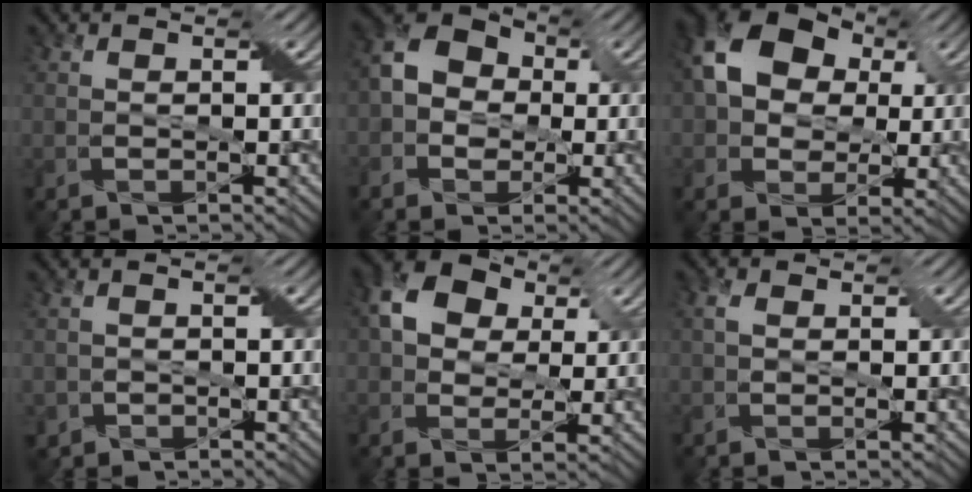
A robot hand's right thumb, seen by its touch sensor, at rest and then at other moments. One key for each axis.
{"total": 6.3, "fx": -0.7, "fy": 5.4, "fz": 3.2, "tx": -0.074, "ty": 0.006, "tz": -0.029}
{"total": 12.6, "fx": 3.2, "fy": 9.4, "fz": 7.7, "tx": -0.170, "ty": 0.023, "tz": 0.044}
{"total": 1.2, "fx": -0.6, "fy": 1.1, "fz": 0.0, "tx": 0.003, "ty": -0.004, "tz": -0.010}
{"total": 8.0, "fx": 2.8, "fy": 5.8, "fz": 4.7, "tx": -0.110, "ty": 0.016, "tz": 0.041}
{"total": 1.5, "fx": 0.4, "fy": 0.9, "fz": 1.1, "tx": -0.023, "ty": 0.006, "tz": 0.006}